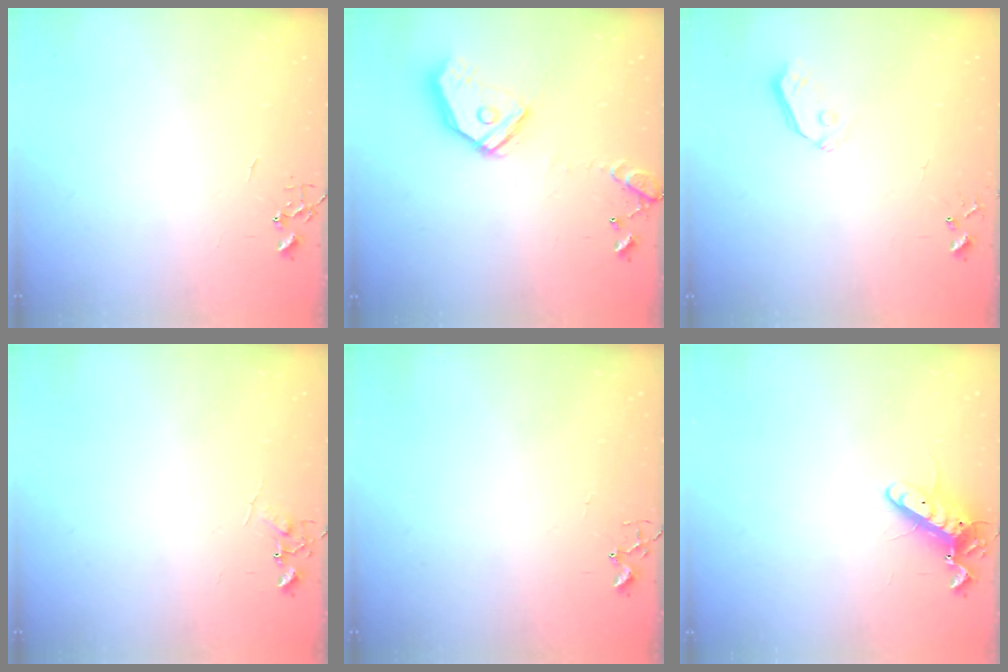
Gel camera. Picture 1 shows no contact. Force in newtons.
{"total": 16.3, "press": 16.1, "slide": 2.4}
{"total": 5.8, "press": 5.8, "slide": 0.5}
{"total": 5.2, "press": 5.2, "slide": 0.6}
{"total": 4.0, "press": 3.9, "slide": 0.4}
{"total": 11.2, "press": 11.1, "slide": 1.4}